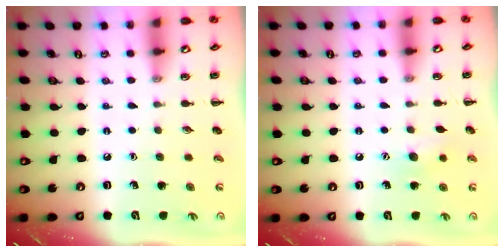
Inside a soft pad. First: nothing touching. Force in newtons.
{"total": 6.9, "press": 6.7, "slide": 1.5}